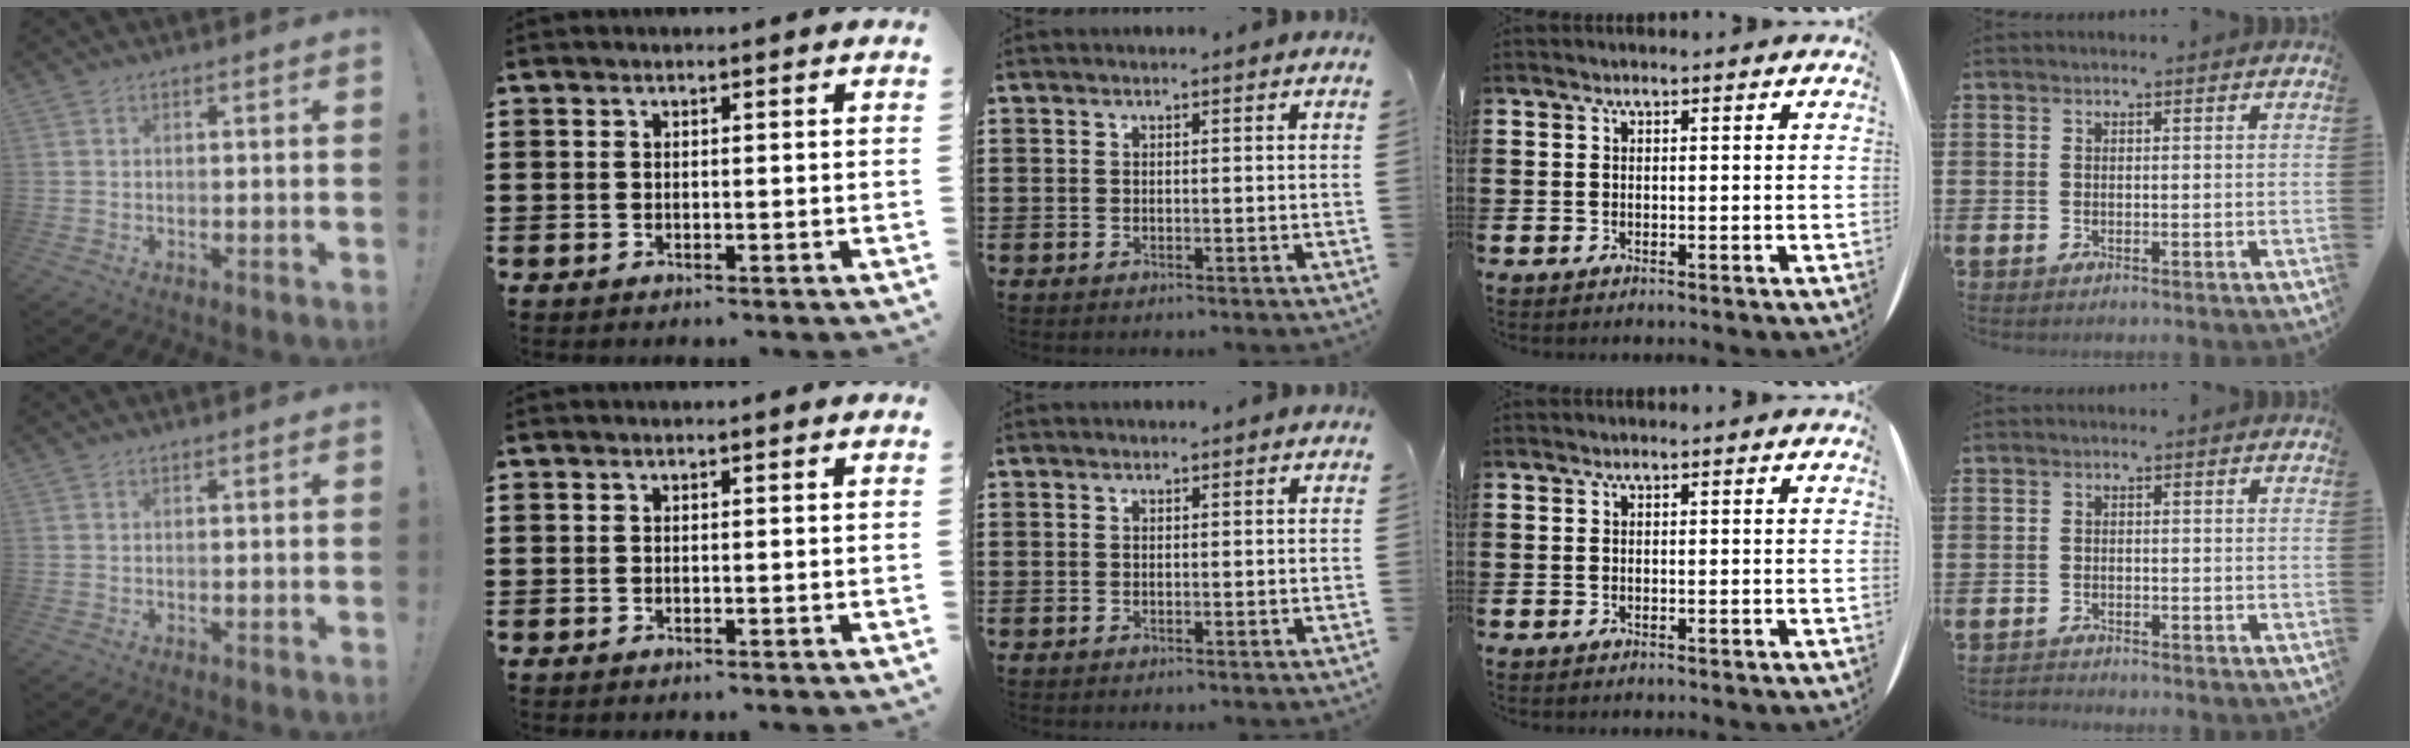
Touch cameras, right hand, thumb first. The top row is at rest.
{"little": {"total": 0.8, "force": [-0.8, 0.0, -0.1], "torque": [-0.001, 0.000, -0.017]}}